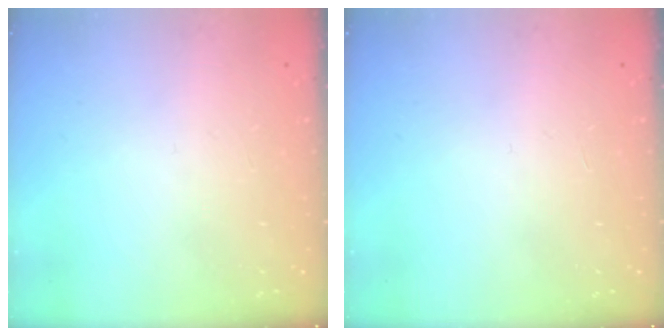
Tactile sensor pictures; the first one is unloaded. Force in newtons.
{"total": 0.0}